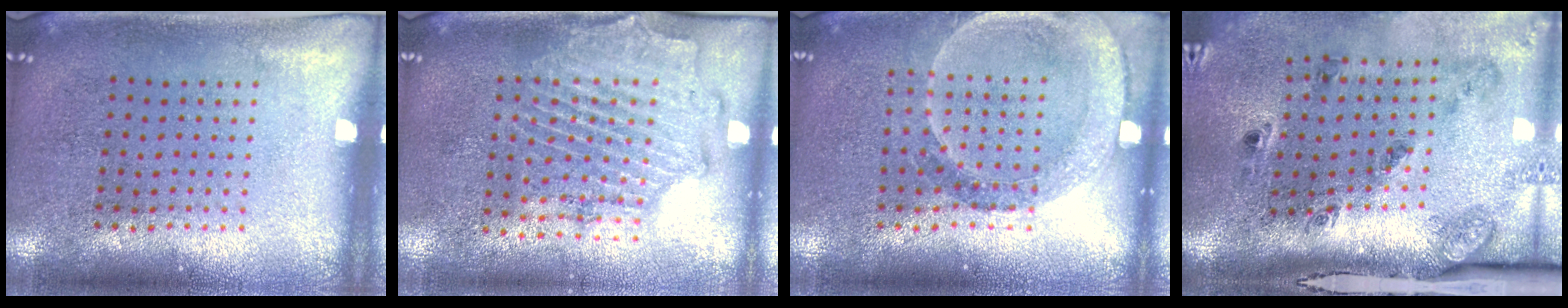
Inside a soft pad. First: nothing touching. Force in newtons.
{"total": 1.8, "press": 1.6, "slide": 0.7}
{"total": 1.5, "press": 1.4, "slide": 0.5}
{"total": 2.4, "press": 1.7, "slide": 1.8}